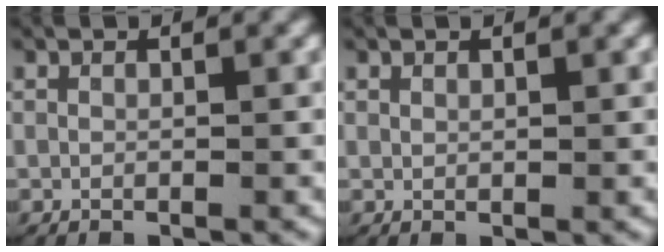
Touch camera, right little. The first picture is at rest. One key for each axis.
{"total": 0.5, "fx": 0.4, "fy": 0.2, "fz": 0.2, "tx": -0.001, "ty": 0.000, "tz": 0.010}